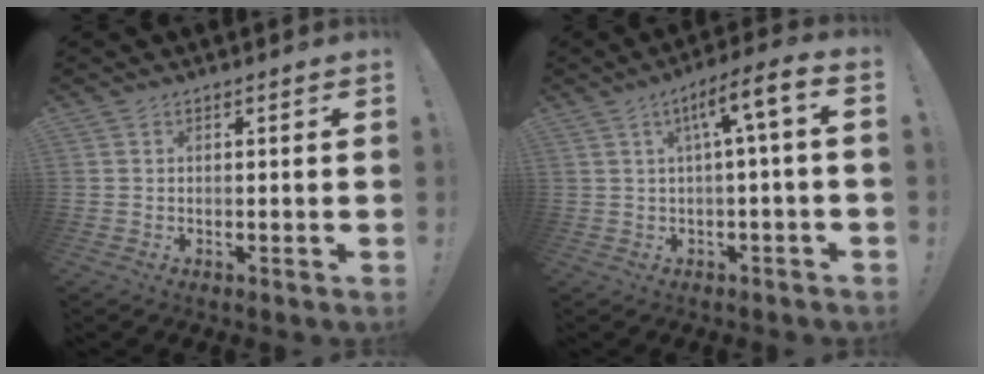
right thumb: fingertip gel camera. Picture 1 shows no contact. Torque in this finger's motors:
{"motor_torque": [0.10, -0.07, 0.10, 0.05, 0.18]}